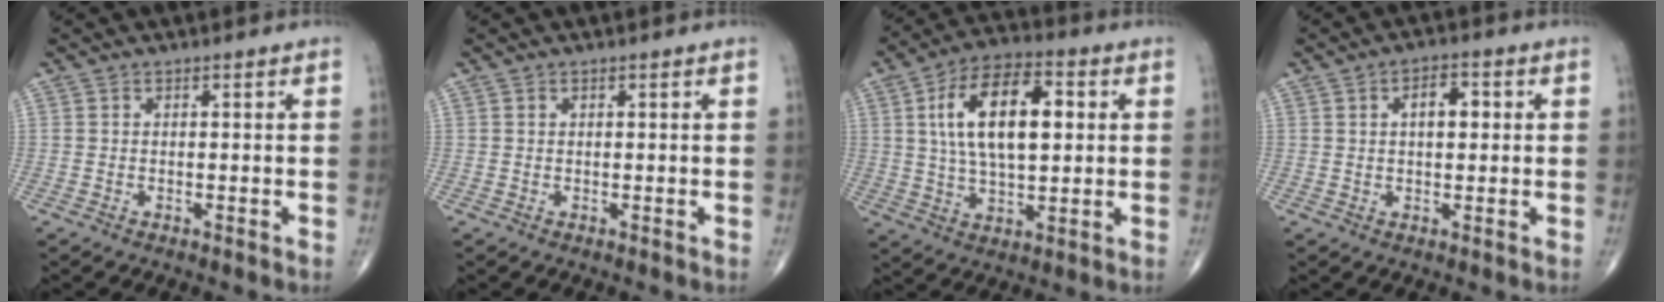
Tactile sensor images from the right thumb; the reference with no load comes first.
{"total": 0.0}
{"total": 16.3, "force": [3.4, 8.0, 13.8], "torque": [-0.227, 0.008, 0.056]}
{"total": 4.9, "force": [1.1, 2.6, 4.0], "torque": [-0.051, 0.008, 0.014]}